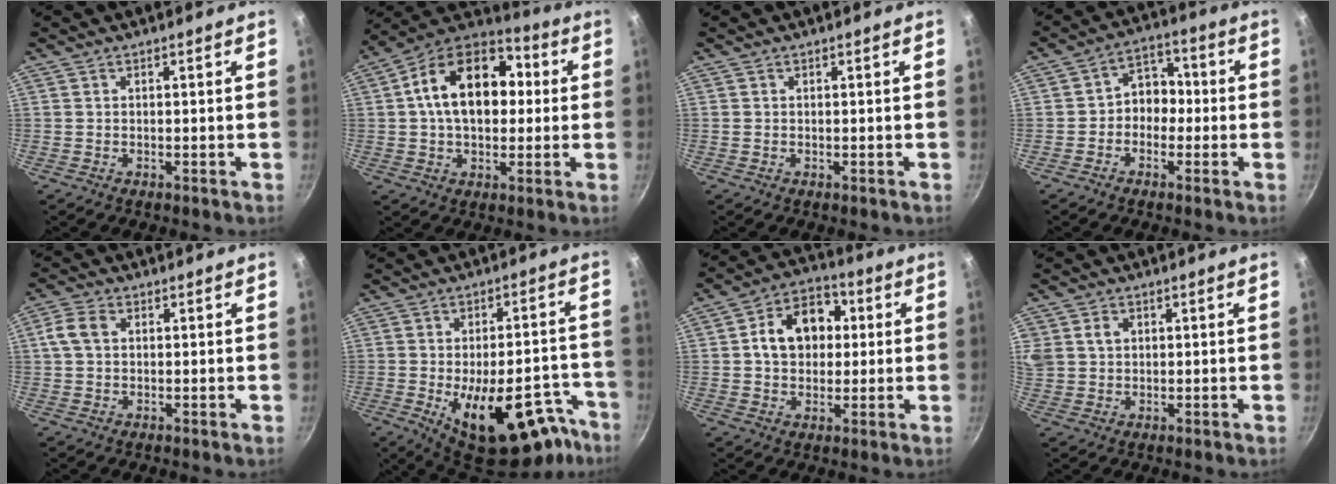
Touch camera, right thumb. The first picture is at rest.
{"total": 19.1, "force": [2.6, 12.4, 14.4], "torque": [-0.206, 0.028, 0.034]}
{"total": 0.0}
{"total": 7.1, "force": [-1.0, 5.6, 4.2], "torque": [-0.027, 0.032, -0.033]}
{"total": 4.7, "force": [1.0, 3.4, 3.1], "torque": [-0.068, 0.012, 0.018]}
{"total": 21.8, "force": [-11.2, 9.4, 16.1], "torque": [-0.181, 0.056, -0.144]}
{"total": 12.5, "force": [1.8, 9.2, 8.2], "torque": [-0.098, 0.016, 0.021]}
{"total": 6.2, "force": [1.8, 5.2, 2.9], "torque": [-0.060, 0.005, 0.042]}